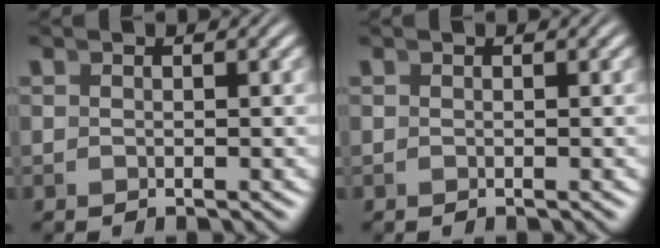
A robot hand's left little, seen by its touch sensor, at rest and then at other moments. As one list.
[{"total": 0.0}]